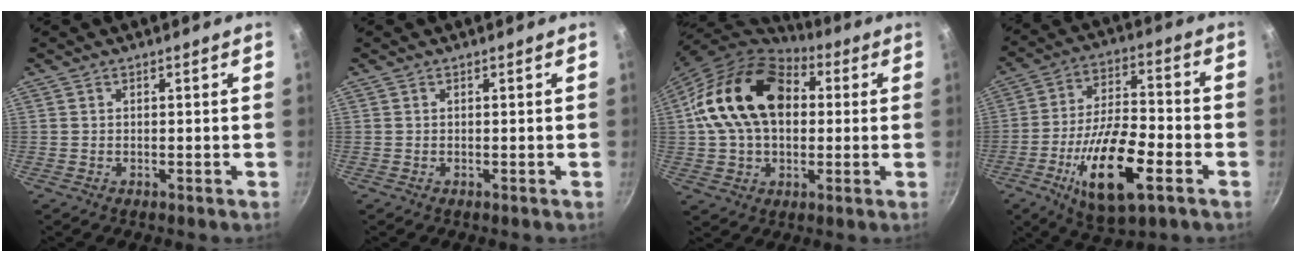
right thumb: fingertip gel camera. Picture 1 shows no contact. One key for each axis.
{"total": 0.0}
{"total": 21.0, "fx": 3.3, "fy": 14.6, "fz": 14.7, "tx": -0.239, "ty": 0.030, "tz": 0.046}
{"total": 18.3, "fx": -7.0, "fy": 7.2, "fz": 15.3, "tx": -0.267, "ty": 0.026, "tz": -0.122}